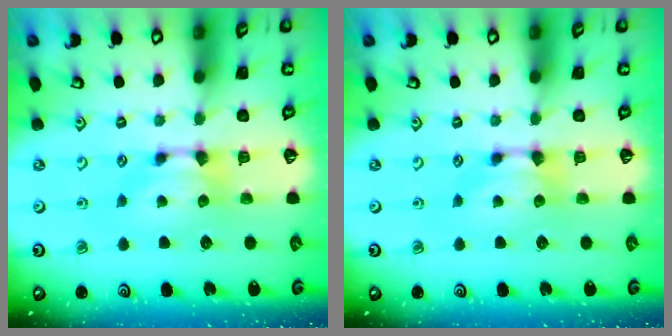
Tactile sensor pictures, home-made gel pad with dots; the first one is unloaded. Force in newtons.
{"total": 0.0}